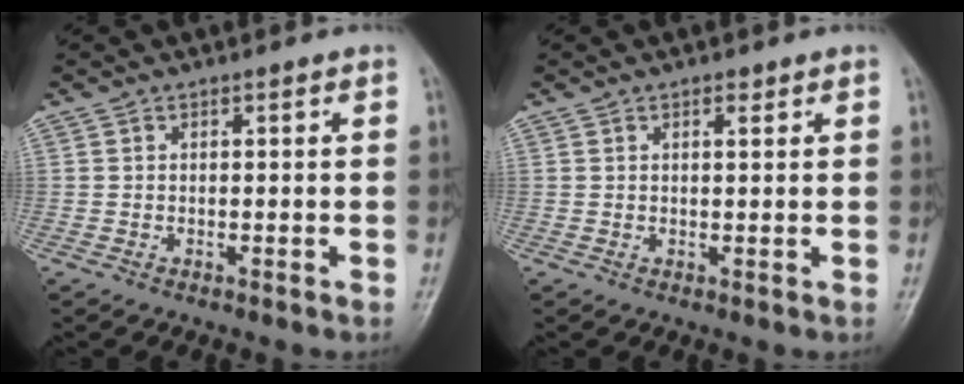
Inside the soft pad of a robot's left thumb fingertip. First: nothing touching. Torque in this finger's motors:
{"motor_torque": [-0.26, -0.17, -0.19, 0.05, -0.03]}